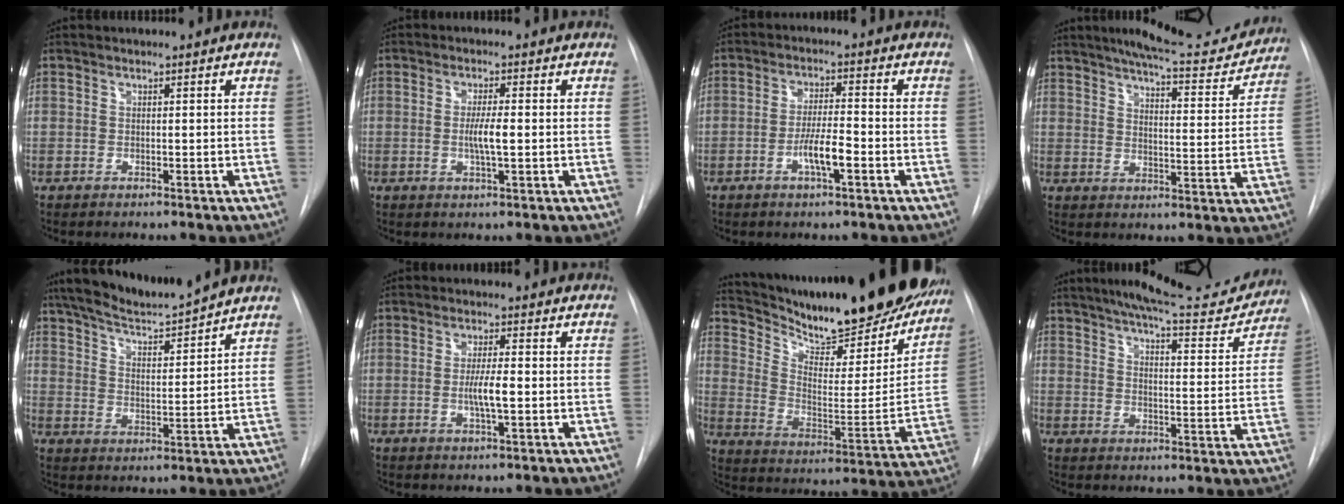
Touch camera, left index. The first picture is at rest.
{"total": 3.7, "force": [-0.3, 0.4, 3.7], "torque": [-0.070, -0.003, -0.006]}
{"total": 5.1, "force": [-2.1, 0.7, 4.6], "torque": [-0.089, 0.000, -0.040]}
{"total": 16.1, "force": [14.7, 2.7, 6.0], "torque": [-0.079, -0.019, 0.184]}
{"total": 12.2, "force": [11.1, 0.4, 5.0], "torque": [-0.085, 0.001, 0.182]}
{"total": 4.1, "force": [-0.6, 0.4, 4.0], "torque": [-0.076, -0.004, -0.011]}
{"total": 30.8, "force": [26.0, 6.6, 15.1], "torque": [-0.252, -0.065, 0.359]}
{"total": 17.3, "force": [15.9, 2.6, 6.4], "torque": [-0.091, -0.025, 0.202]}